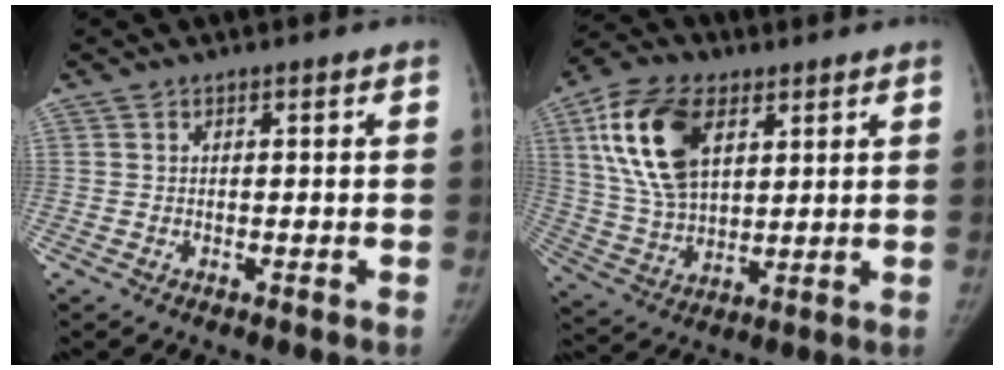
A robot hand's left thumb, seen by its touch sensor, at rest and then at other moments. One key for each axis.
{"total": 17.2, "fx": 6.7, "fy": 10.3, "fz": 12.1, "tx": -0.214, "ty": -0.014, "tz": 0.130}